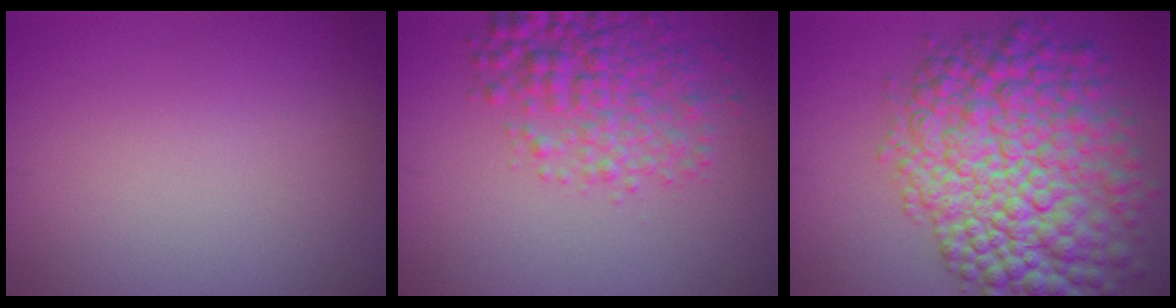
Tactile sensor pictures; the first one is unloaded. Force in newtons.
{"total": 4.5, "press": 4.5, "slide": 0.1}
{"total": 11.3, "press": 11.3, "slide": 0.3}